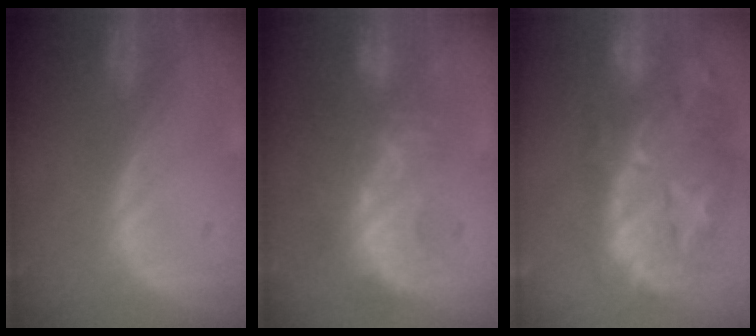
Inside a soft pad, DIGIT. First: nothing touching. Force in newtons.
{"total": 9.4, "press": 8.5, "slide": 4.1}
{"total": 13.1, "press": 11.7, "slide": 6.0}